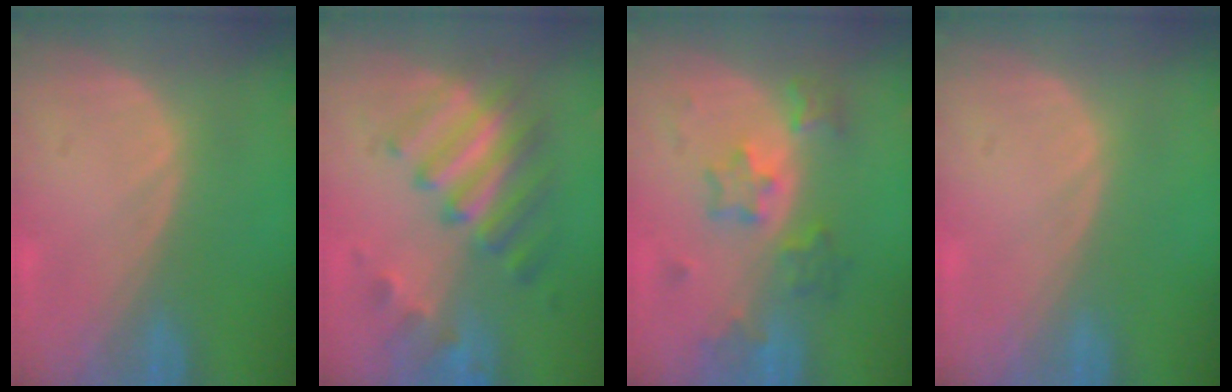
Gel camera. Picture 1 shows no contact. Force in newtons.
{"total": 7.8, "press": 7.7, "slide": 0.9}
{"total": 6.1, "press": 5.9, "slide": 1.7}
{"total": 0.0}